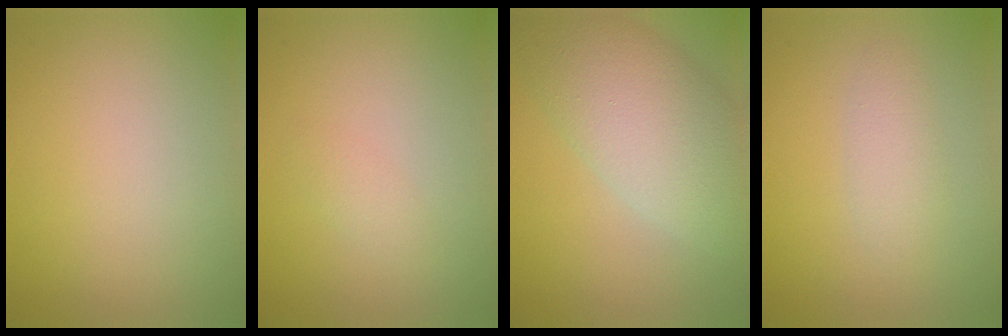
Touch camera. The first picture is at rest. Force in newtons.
{"total": 1.0, "press": 1.0, "slide": 0.0}
{"total": 8.2, "press": 8.2, "slide": 0.4}
{"total": 1.9, "press": 1.9, "slide": 0.1}